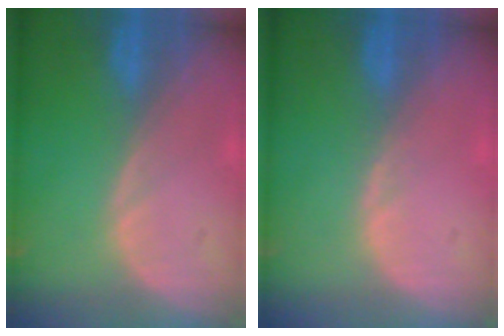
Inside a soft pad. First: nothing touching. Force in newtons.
{"total": 0.5, "press": 0.5, "slide": 0.1}